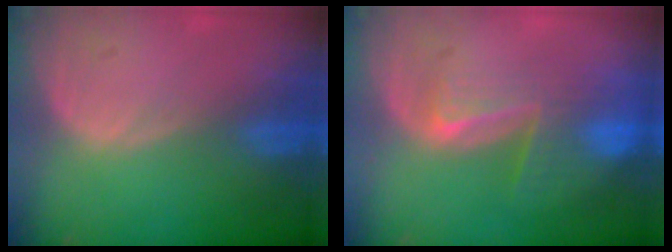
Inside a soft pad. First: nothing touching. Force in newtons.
{"total": 8.2, "press": 7.1, "slide": 4.1}